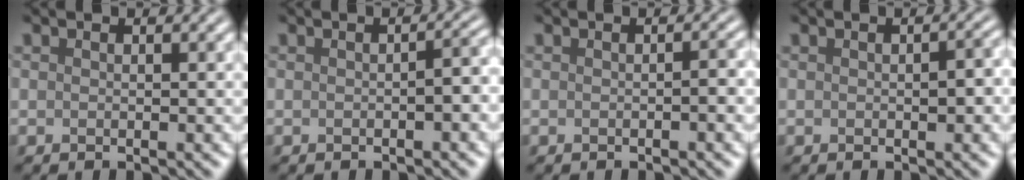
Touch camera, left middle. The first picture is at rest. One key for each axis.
{"total": 2.0, "fx": -0.4, "fy": 0.4, "fz": 1.9, "tx": -0.026, "ty": 0.007, "tz": -0.002}
{"total": 1.2, "fx": -0.3, "fy": 0.2, "fz": 1.2, "tx": -0.016, "ty": 0.004, "tz": -0.002}
{"total": 1.9, "fx": -0.1, "fy": 0.8, "fz": 1.7, "tx": -0.021, "ty": 0.001, "tz": 0.000}